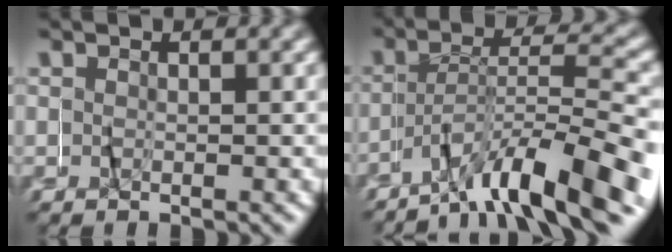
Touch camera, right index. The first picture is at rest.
{"total": 7.5, "force": [-6.0, -0.4, 4.4], "torque": [-0.078, 0.000, -0.099]}